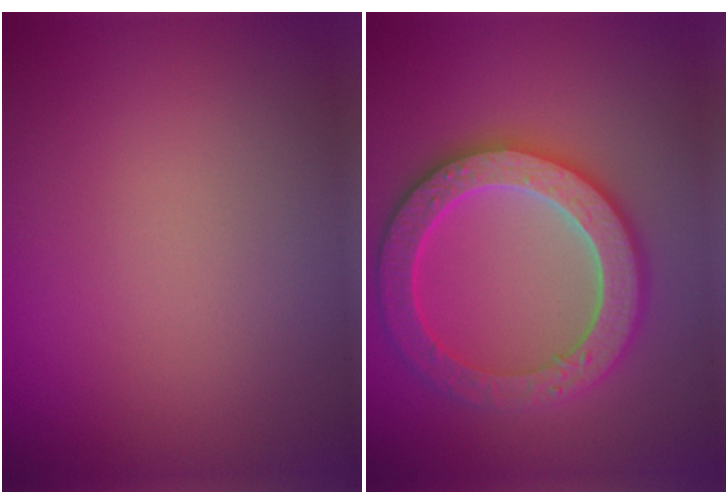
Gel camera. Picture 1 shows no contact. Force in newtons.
{"total": 6.4, "press": 6.3, "slide": 1.4}